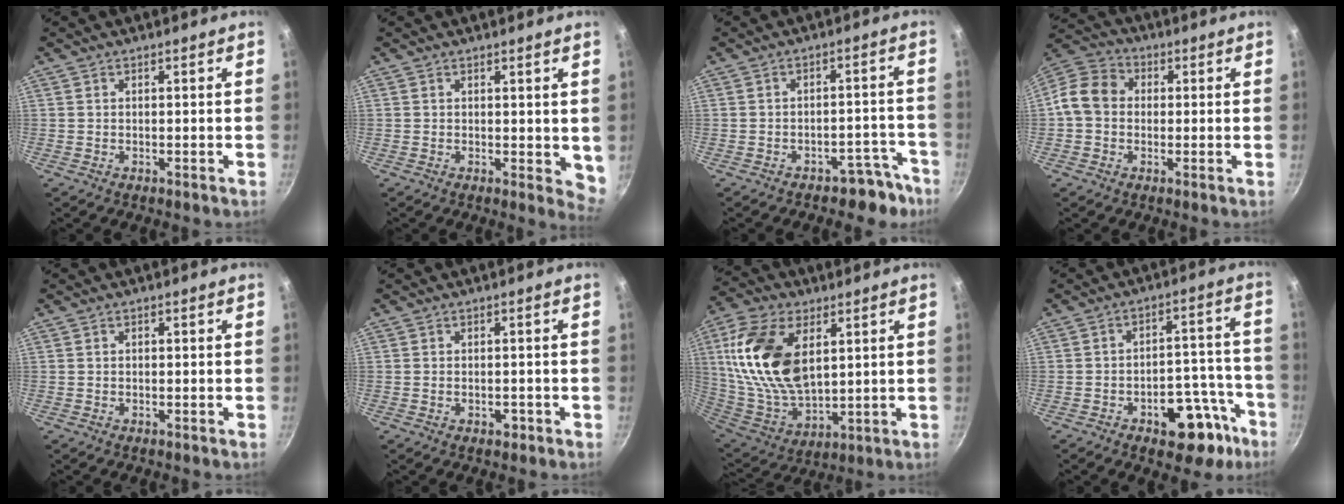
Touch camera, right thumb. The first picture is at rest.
{"total": 4.1, "force": [1.2, 2.2, 3.3], "torque": [-0.028, -0.006, 0.019]}
{"total": 6.3, "force": [-4.7, 3.7, 2.1], "torque": [0.029, 0.072, -0.042]}
{"total": 9.1, "force": [0.0, 7.6, 4.9], "torque": [-0.068, 0.025, -0.025]}
{"total": 0.5, "force": [0.0, 0.4, 0.3], "torque": [-0.003, 0.005, 0.002]}
{"total": 1.7, "force": [-0.8, 1.1, 1.0], "torque": [-0.012, 0.006, -0.009]}
{"total": 21.1, "force": [5.9, 12.2, 16.3], "torque": [-0.305, -0.022, 0.120]}
{"total": 14.9, "force": [-8.0, 8.2, 9.5], "torque": [-0.058, 0.063, -0.099]}